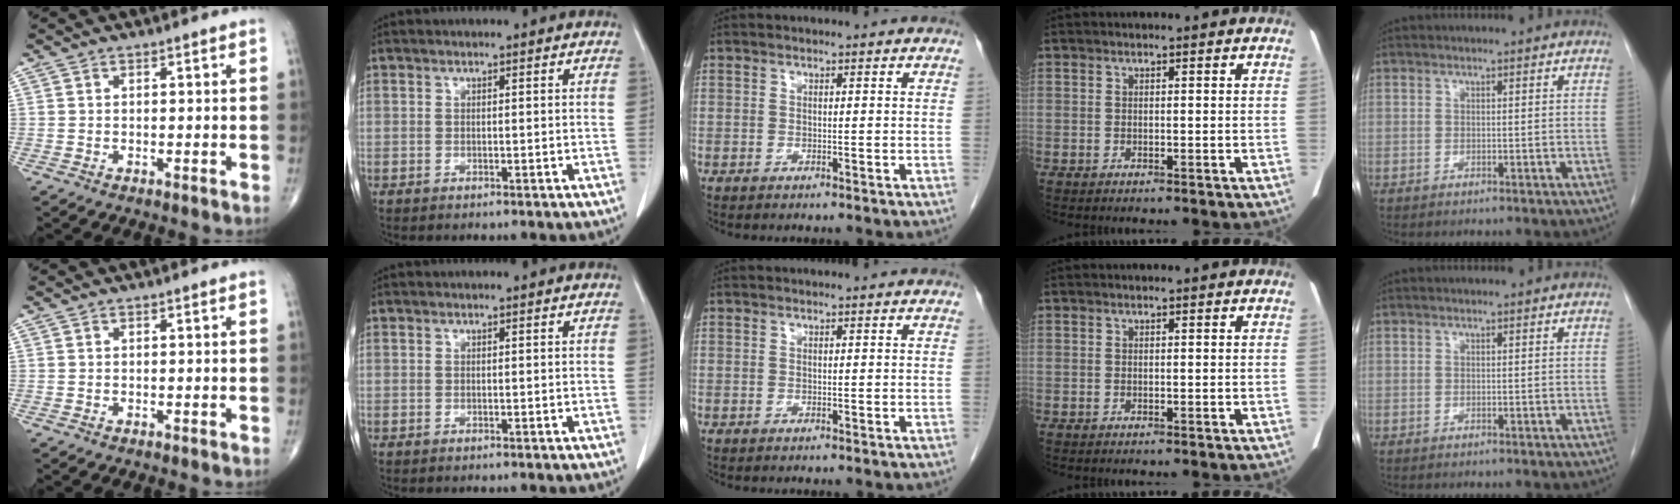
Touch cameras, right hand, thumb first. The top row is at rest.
{}